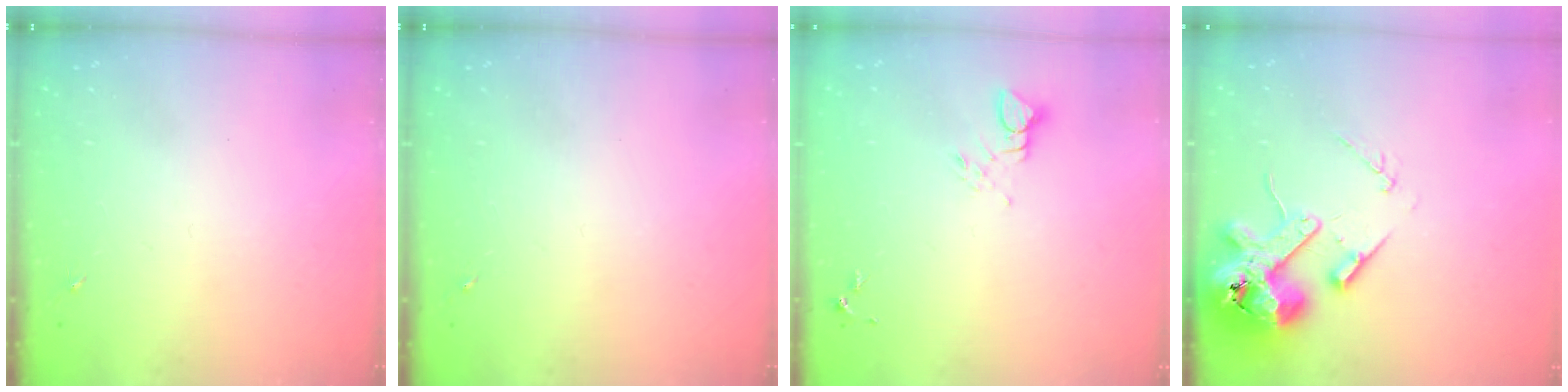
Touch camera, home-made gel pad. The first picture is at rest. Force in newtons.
{"total": 0.0}
{"total": 3.8, "press": 3.8, "slide": 0.5}
{"total": 14.6, "press": 14.4, "slide": 2.5}